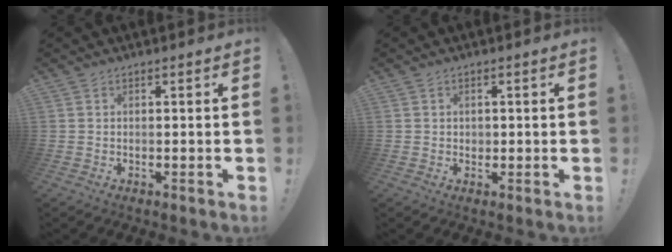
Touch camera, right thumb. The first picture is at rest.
{"total": 1.1, "force": [0.1, 1.0, 0.2], "torque": [0.001, 0.000, 0.000]}